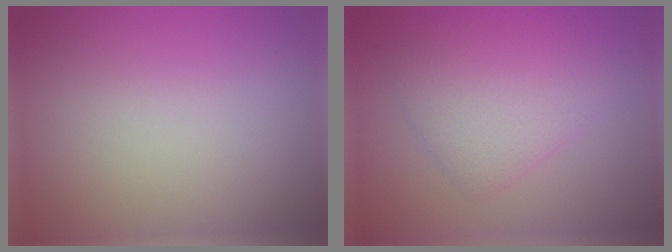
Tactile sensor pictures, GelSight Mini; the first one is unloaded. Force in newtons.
{"total": 3.8, "press": 3.8, "slide": 0.1}